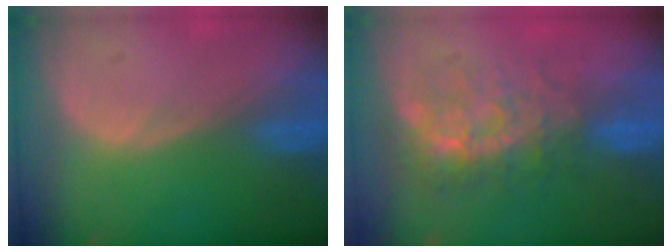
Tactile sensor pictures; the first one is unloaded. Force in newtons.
{"total": 8.8, "press": 7.5, "slide": 4.7}